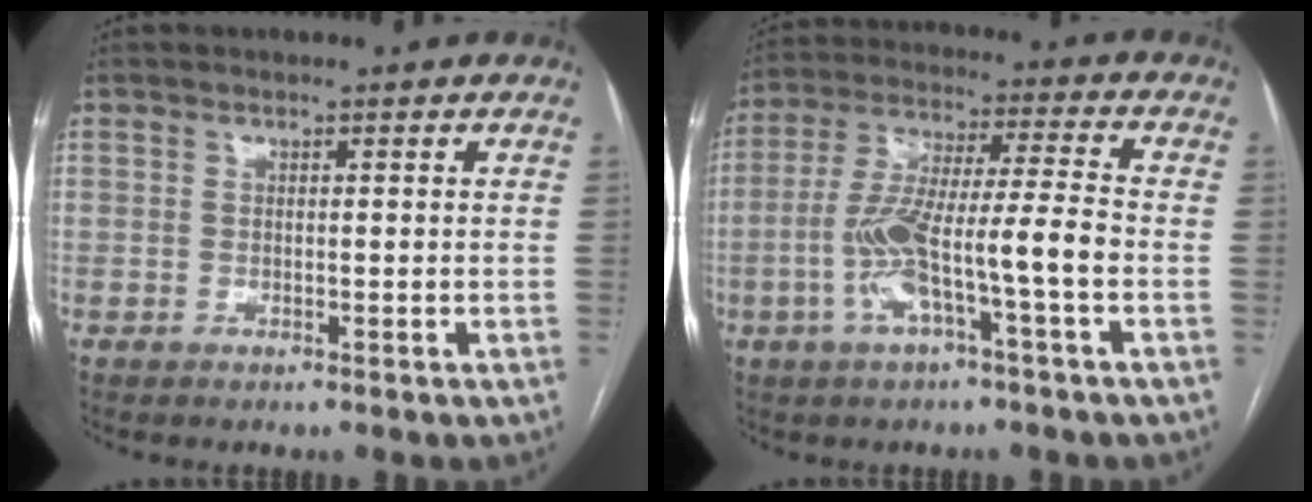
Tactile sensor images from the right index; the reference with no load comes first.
{"total": 12.1, "force": [-3.8, 0.5, 11.5], "torque": [-0.226, 0.017, -0.071]}